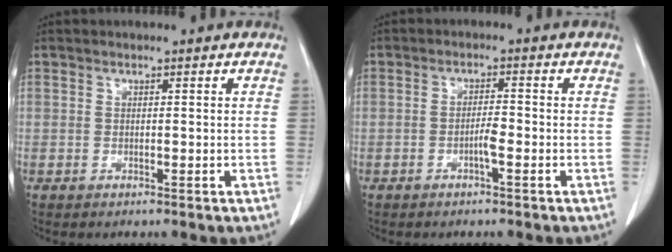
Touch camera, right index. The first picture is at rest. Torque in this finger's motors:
{"motor_torque": [-0.10, 0.00, -0.05, 0.00]}